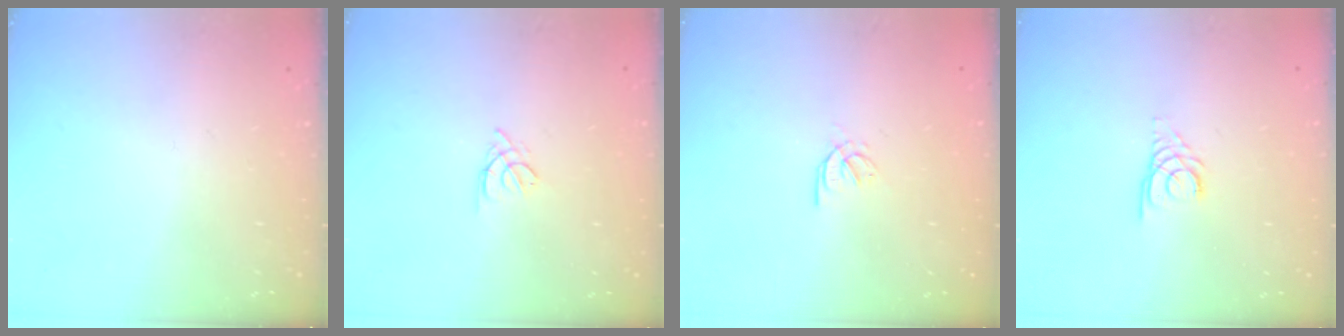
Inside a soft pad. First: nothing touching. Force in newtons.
{"total": 3.0, "press": 2.9, "slide": 0.7}
{"total": 2.6, "press": 2.5, "slide": 0.6}
{"total": 2.7, "press": 2.7, "slide": 0.3}